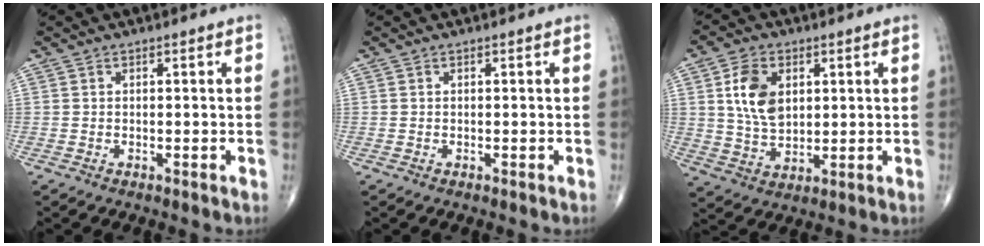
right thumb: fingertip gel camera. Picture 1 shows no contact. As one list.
[{"total": 0.0}, {"total": 9.7, "force": [2.6, 6.4, 6.8], "torque": [-0.113, -0.011, 0.054]}]